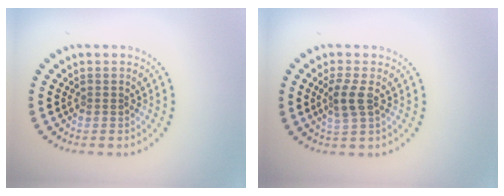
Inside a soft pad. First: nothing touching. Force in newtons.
{"total": 2.1, "press": 1.9, "slide": 0.7}